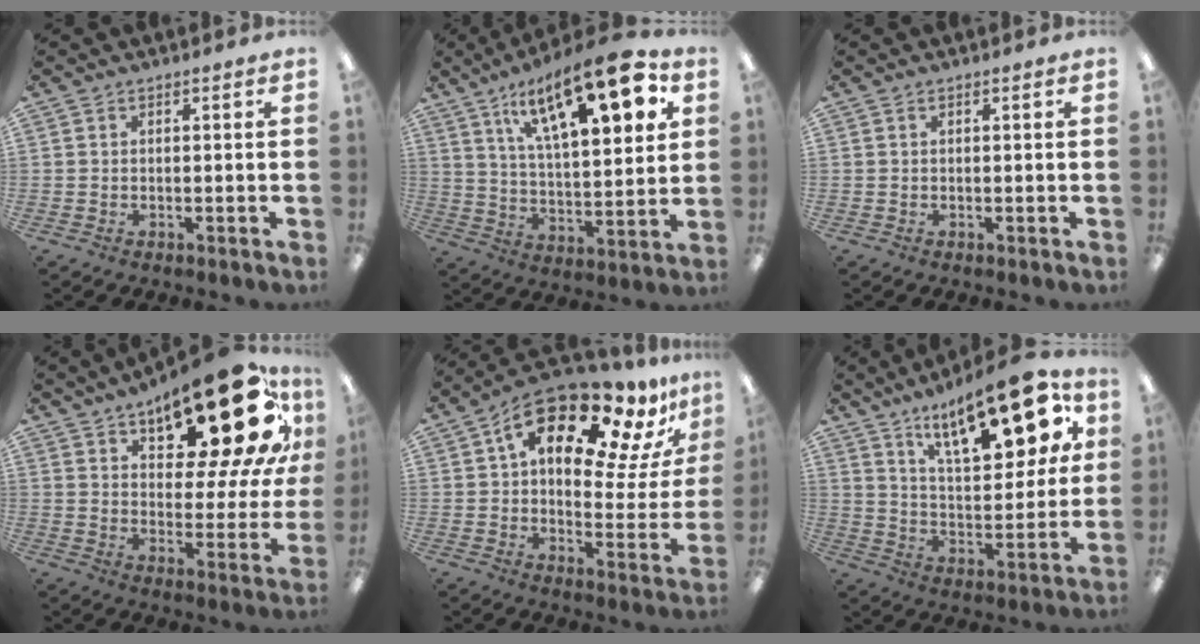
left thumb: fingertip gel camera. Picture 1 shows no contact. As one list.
[{"total": 22.4, "force": [12.1, 7.9, 17.1], "torque": [-0.253, -0.062, 0.192]}, {"total": 0.0}, {"total": 24.1, "force": [16.3, 8.5, 15.6], "torque": [-0.210, -0.104, 0.264]}, {"total": 20.3, "force": [13.3, 8.0, 13.1], "torque": [-0.208, -0.085, 0.221]}, {"total": 21.3, "force": [13.4, 7.8, 14.6], "torque": [-0.220, -0.070, 0.222]}]